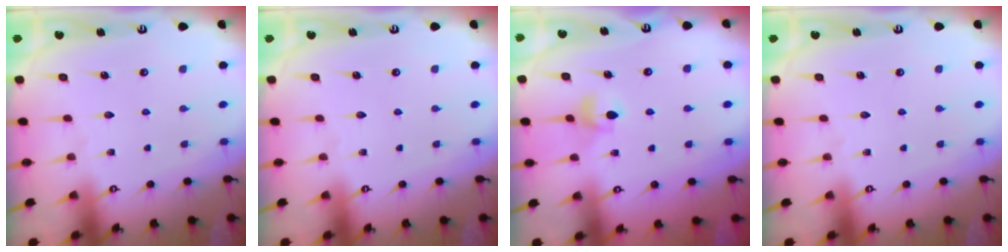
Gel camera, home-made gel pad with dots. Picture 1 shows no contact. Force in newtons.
{"total": 0.0}
{"total": 4.8, "press": 4.8, "slide": 0.7}
{"total": 0.0}